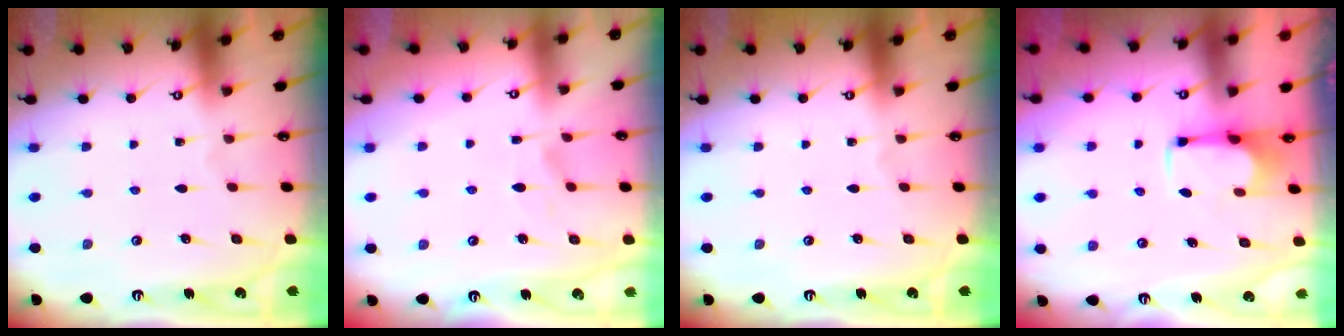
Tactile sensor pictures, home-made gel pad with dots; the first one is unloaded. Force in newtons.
{"total": 2.0, "press": 1.6, "slide": 1.2}
{"total": 0.0}
{"total": 2.8, "press": 2.6, "slide": 1.0}